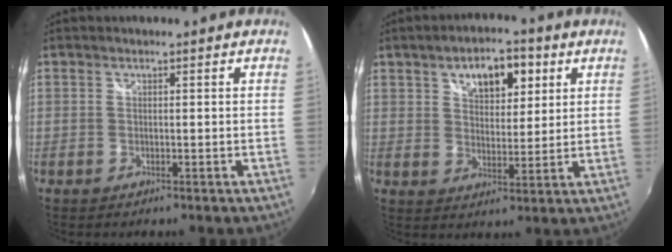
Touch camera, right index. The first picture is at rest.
{"total": 9.5, "force": [4.6, 5.1, 6.6], "torque": [-0.099, 0.021, 0.074]}